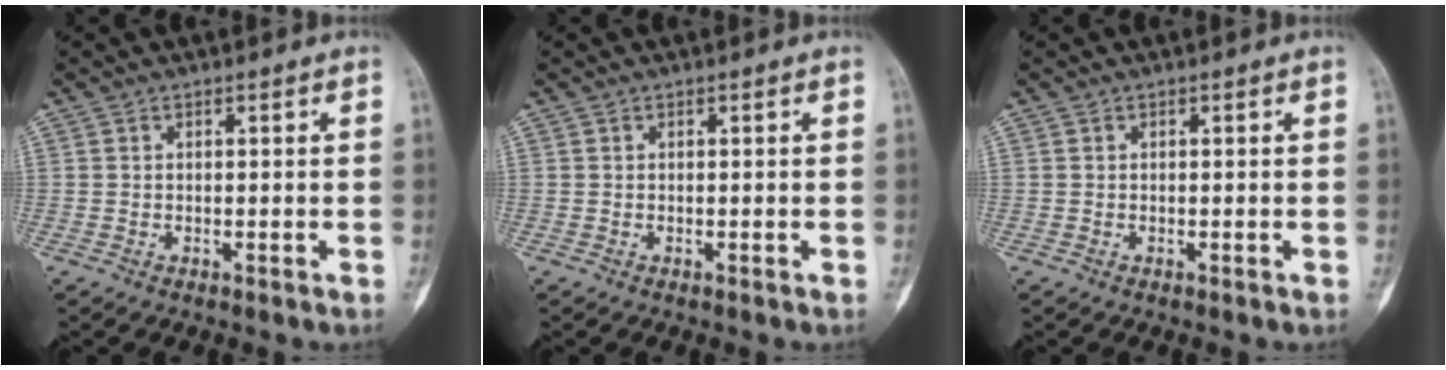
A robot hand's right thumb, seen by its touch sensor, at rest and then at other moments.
{"total": 0.0}
{"total": 0.0}